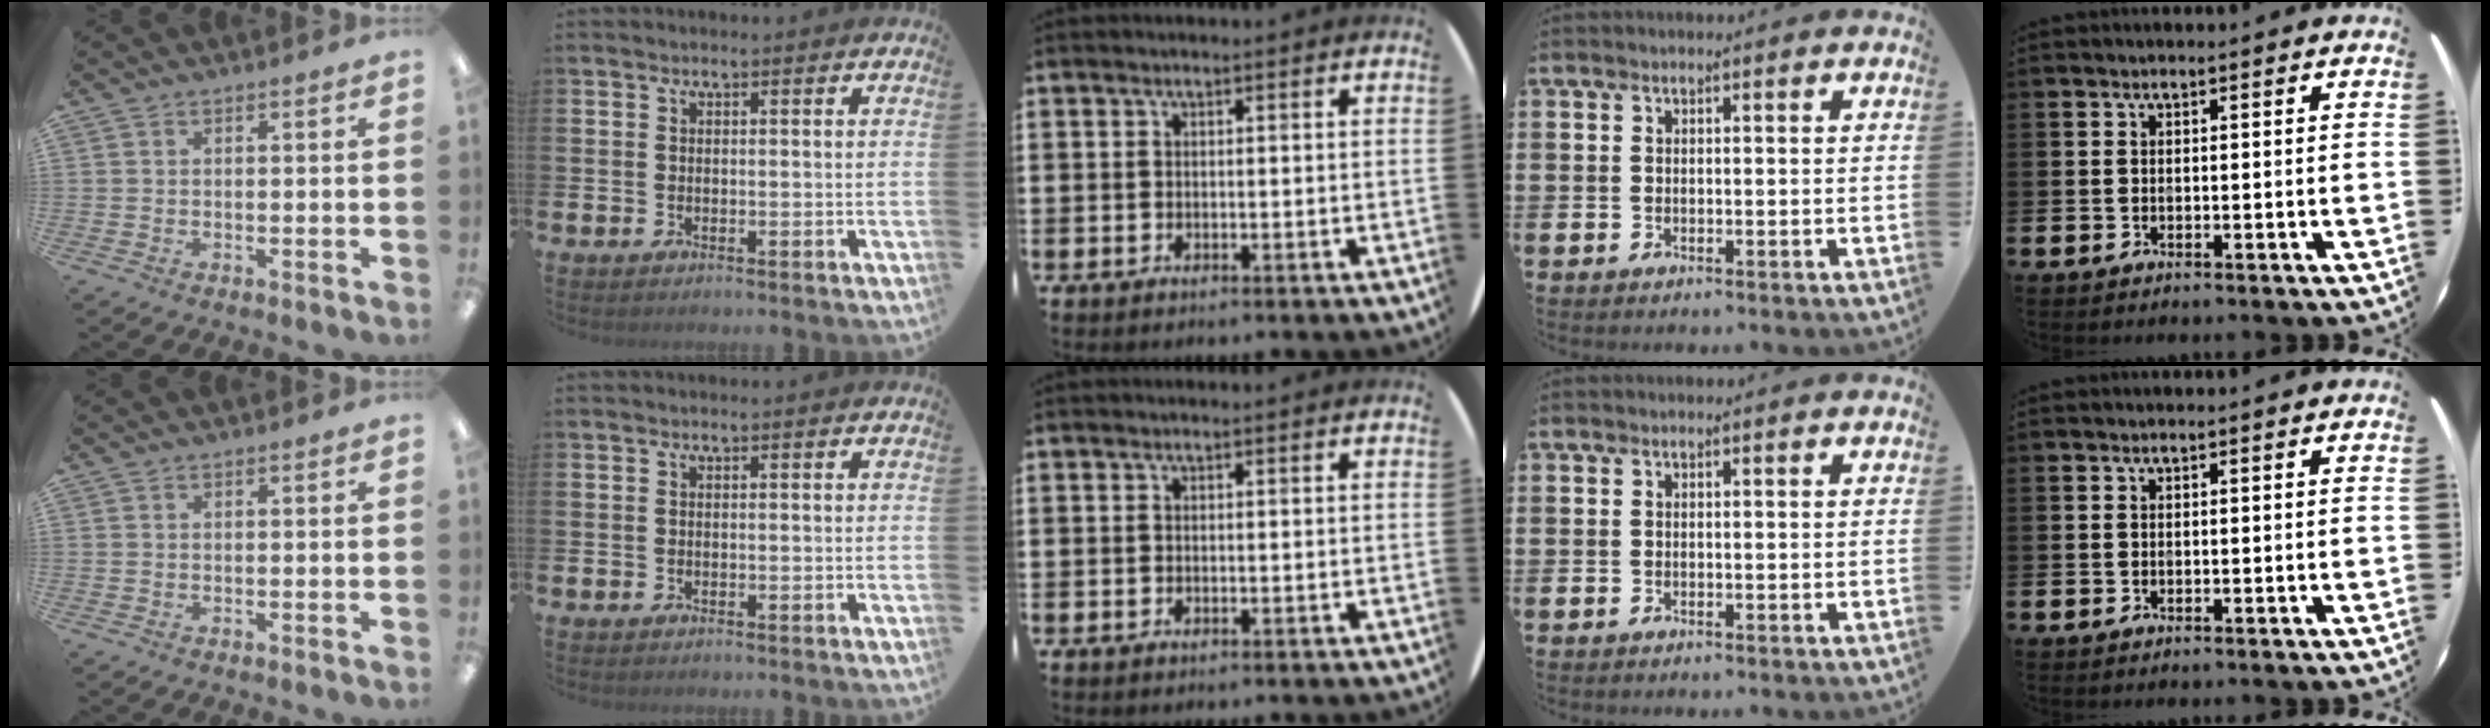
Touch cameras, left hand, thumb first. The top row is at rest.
{}